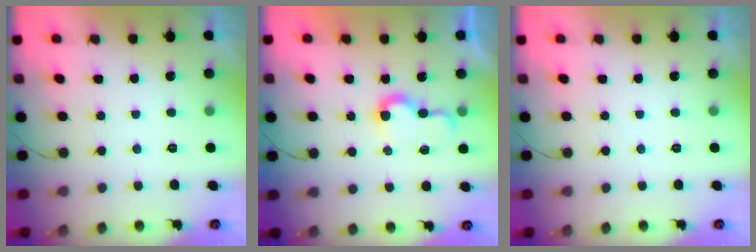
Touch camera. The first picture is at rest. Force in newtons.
{"total": 6.1, "press": 6.1, "slide": 0.7}
{"total": 0.0}